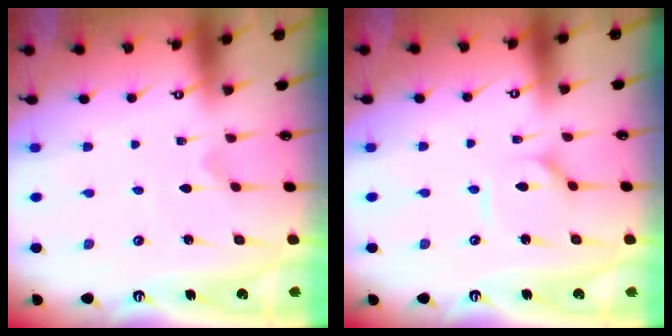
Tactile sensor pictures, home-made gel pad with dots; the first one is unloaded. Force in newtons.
{"total": 2.4, "press": 2.4, "slide": 0.3}